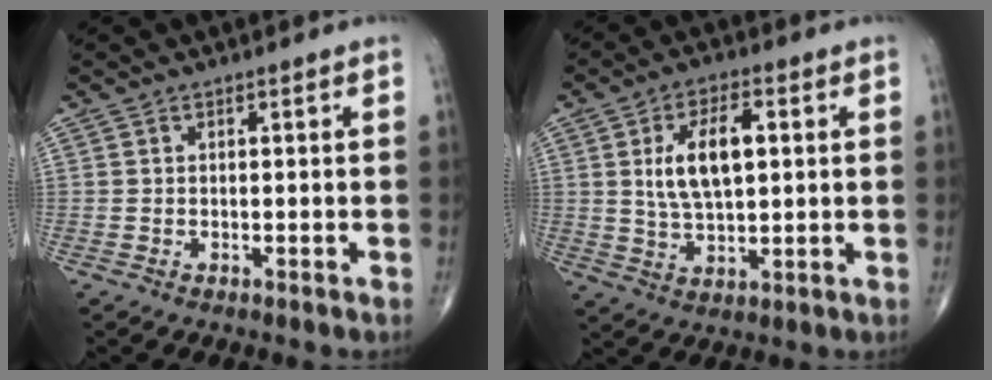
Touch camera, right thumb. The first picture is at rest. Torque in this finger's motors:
{"motor_torque": [-0.71, 1.08, 0.71, 0.60, 0.32]}